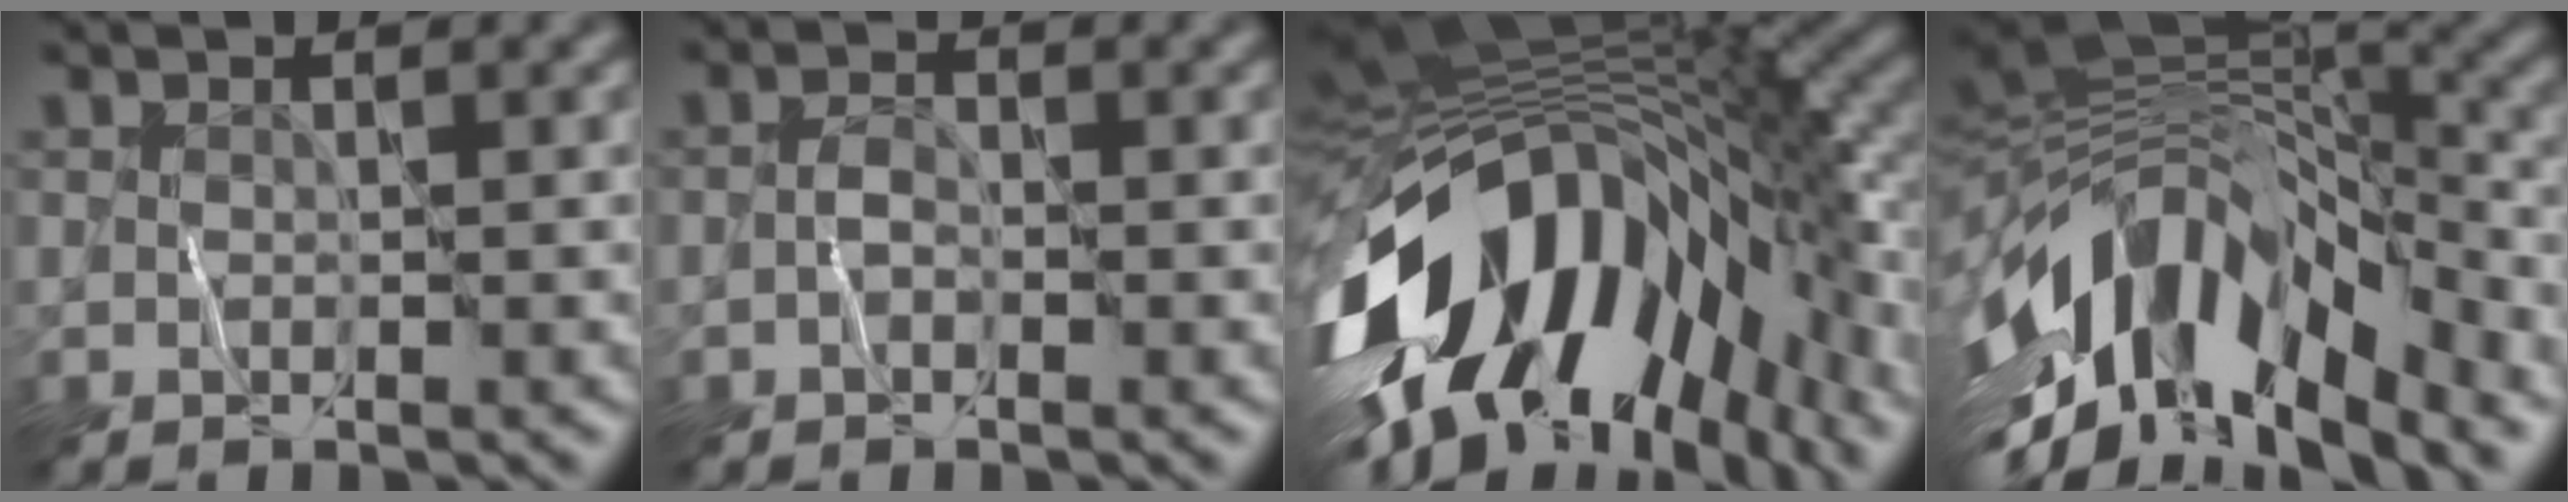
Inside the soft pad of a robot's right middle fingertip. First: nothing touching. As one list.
[{"total": 1.0, "force": [-0.4, 0.6, 0.7], "torque": [-0.011, 0.005, -0.012]}, {"total": 16.9, "force": [-4.9, 8.7, 13.6], "torque": [-0.230, -0.021, -0.082]}, {"total": 13.8, "force": [-5.7, 6.3, 11.0], "torque": [-0.198, 0.015, -0.099]}]